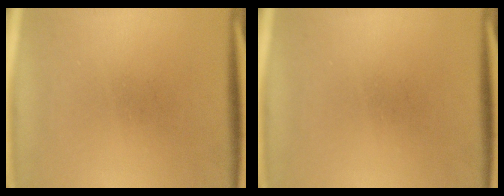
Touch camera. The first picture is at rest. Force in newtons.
{"total": 0.0}